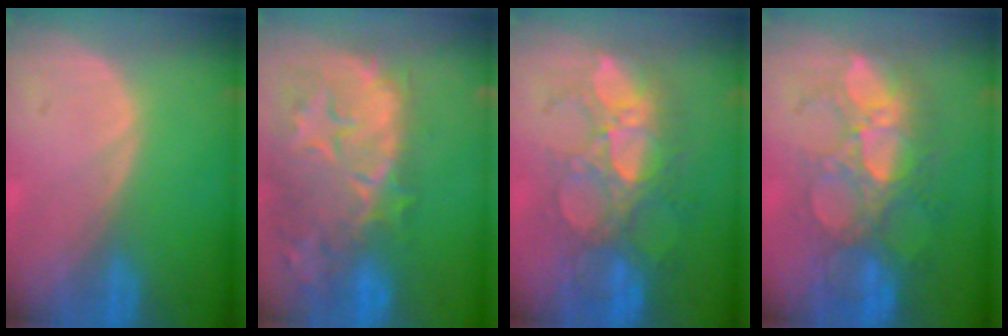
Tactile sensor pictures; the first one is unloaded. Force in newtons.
{"total": 14.3, "press": 11.9, "slide": 8.0}
{"total": 10.1, "press": 9.2, "slide": 4.0}
{"total": 10.1, "press": 9.2, "slide": 4.0}